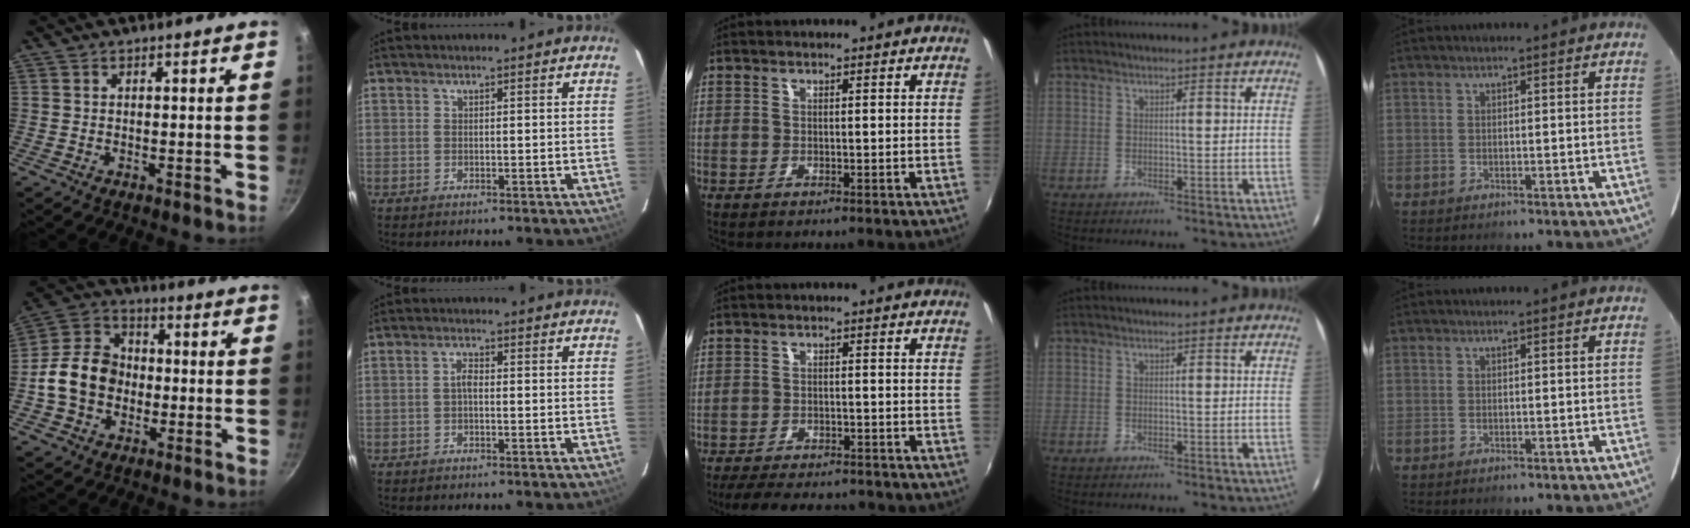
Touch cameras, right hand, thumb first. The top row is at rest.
{"thumb": {"total": 13.0, "force": [-2.1, 10.4, 7.4], "torque": [-0.105, 0.031, -0.055]}, "index": {"total": 1.6, "force": [-0.3, 0.8, 1.4], "torque": [-0.027, 0.008, -0.008]}, "middle": {"total": 11.7, "force": [-10.1, 3.5, 4.7], "torque": [-0.108, -0.010, -0.145]}}